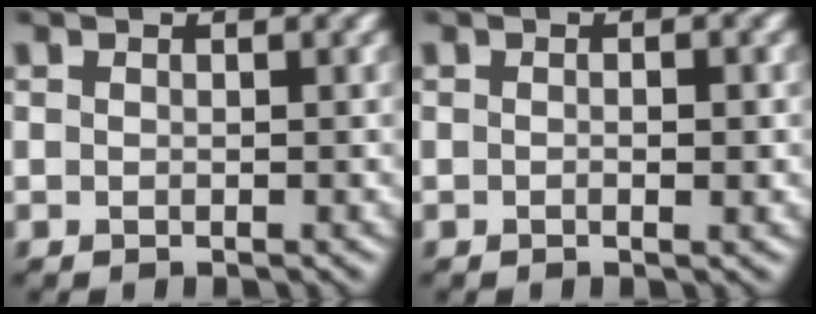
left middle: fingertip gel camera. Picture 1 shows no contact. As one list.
[{"total": 1.3, "force": [-0.1, 0.2, 1.3], "torque": [-0.020, -0.003, -0.002]}]